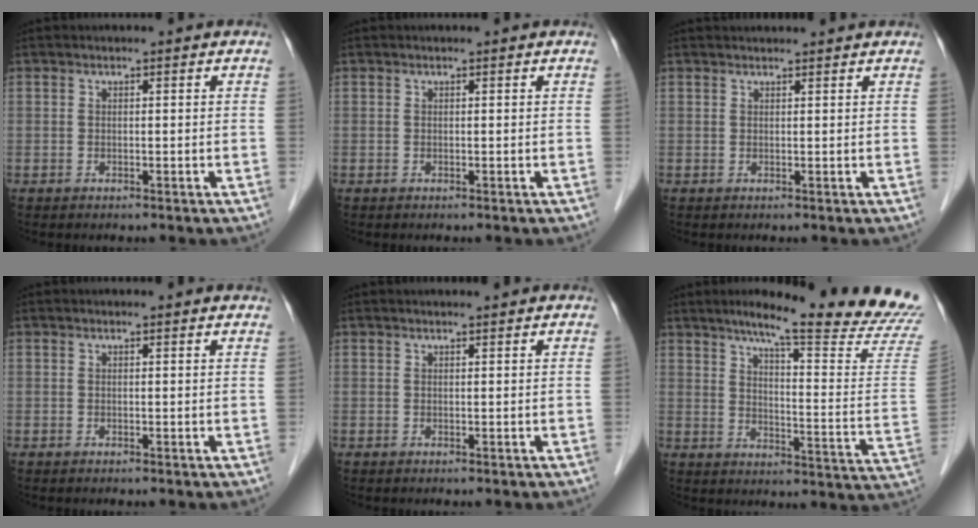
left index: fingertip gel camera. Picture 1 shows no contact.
{"total": 0.0}
{"total": 4.3, "force": [4.2, 0.1, 1.0], "torque": [-0.009, 0.027, 0.050]}
{"total": 1.3, "force": [1.3, 0.0, 0.2], "torque": [-0.017, 0.000, 0.011]}
{"total": 1.6, "force": [1.6, -0.1, 0.5], "torque": [-0.008, 0.009, 0.025]}
{"total": 22.3, "force": [18.9, -1.3, 11.8], "torque": [-0.164, -0.080, 0.236]}